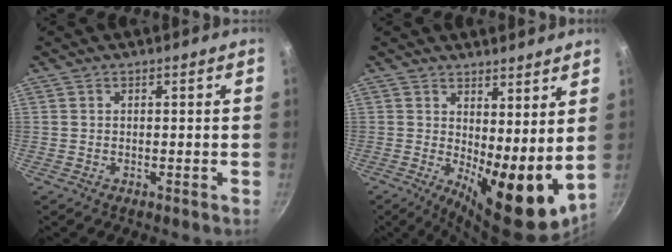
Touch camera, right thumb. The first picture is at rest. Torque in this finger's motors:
{"motor_torque": [2.16, 2.07, 1.44, -0.01, 0.38]}